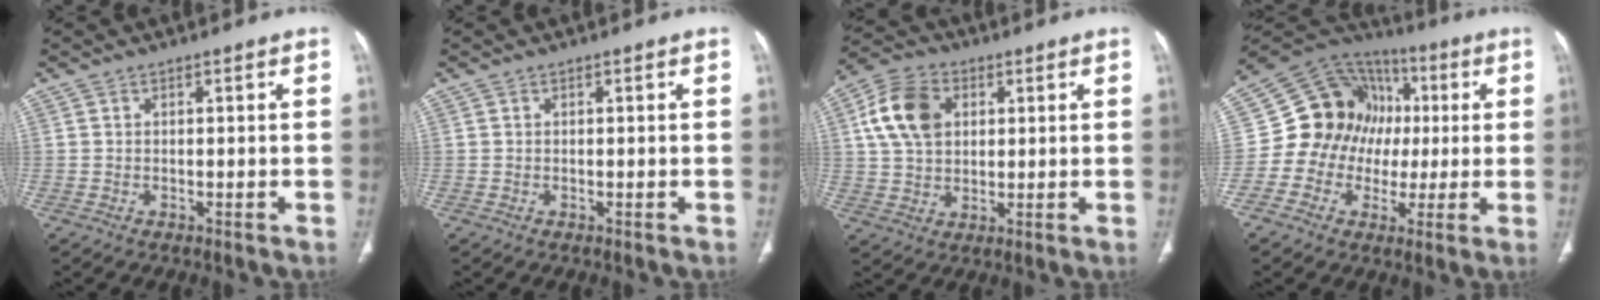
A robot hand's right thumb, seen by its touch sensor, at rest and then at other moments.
{"total": 0.0}
{"total": 11.7, "force": [3.2, 8.3, 7.6], "torque": [-0.132, 0.008, 0.056]}
{"total": 16.9, "force": [0.1, 15.0, 7.8], "torque": [-0.089, 0.040, -0.002]}